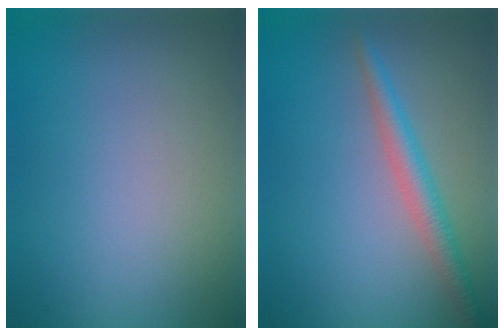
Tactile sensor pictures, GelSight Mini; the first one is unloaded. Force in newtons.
{"total": 2.7, "press": 2.7, "slide": 0.1}